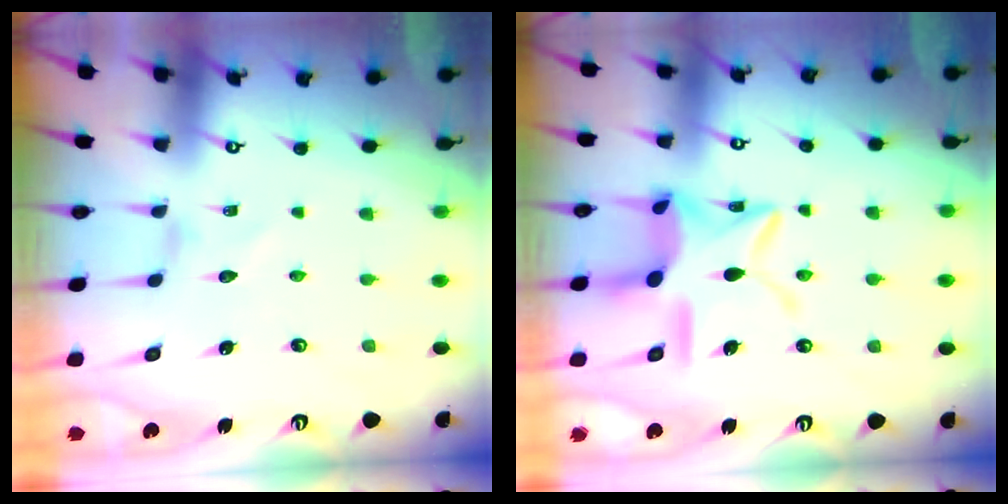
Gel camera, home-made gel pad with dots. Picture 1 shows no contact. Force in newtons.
{"total": 15.0, "press": 15.0, "slide": 1.3}